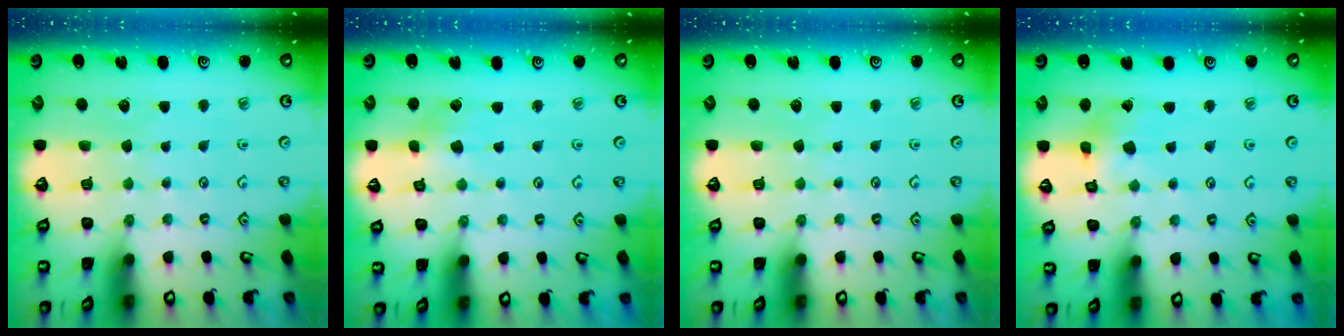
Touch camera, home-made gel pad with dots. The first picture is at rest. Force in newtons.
{"total": 2.8, "press": 2.8, "slide": 0.4}
{"total": 0.0}
{"total": 2.8, "press": 2.8, "slide": 0.5}